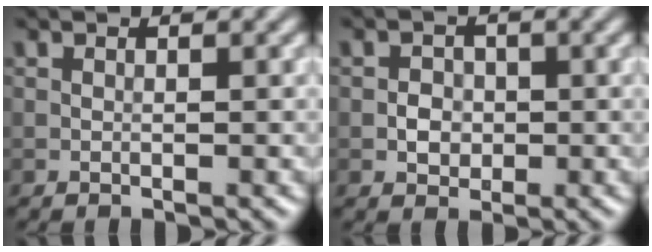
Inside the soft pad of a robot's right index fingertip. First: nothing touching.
{"total": 1.9, "force": [-0.3, 1.7, 0.8], "torque": [-0.008, 0.000, -0.009]}